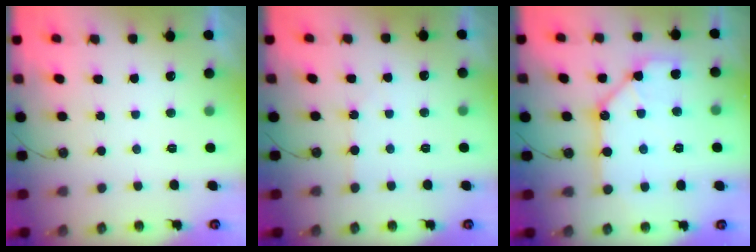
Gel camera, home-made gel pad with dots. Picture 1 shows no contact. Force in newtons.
{"total": 1.9, "press": 1.8, "slide": 0.4}
{"total": 12.3, "press": 12.2, "slide": 0.9}